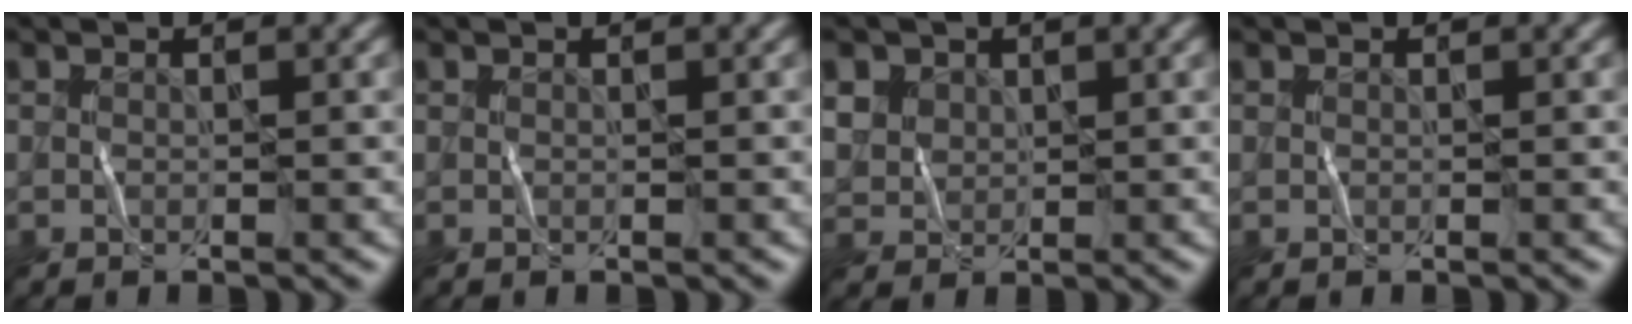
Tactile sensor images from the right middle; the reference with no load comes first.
{"total": 0.0}
{"total": 3.3, "force": [1.8, 2.7, 0.8], "torque": [-0.052, 0.005, 0.038]}
{"total": 0.0}